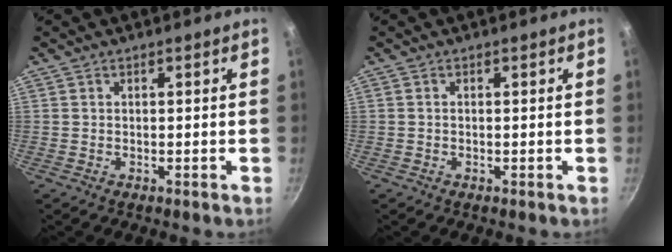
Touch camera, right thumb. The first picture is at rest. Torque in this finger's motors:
{"motor_torque": [0.02, 0.29, 0.23, 0.09, 0.01]}